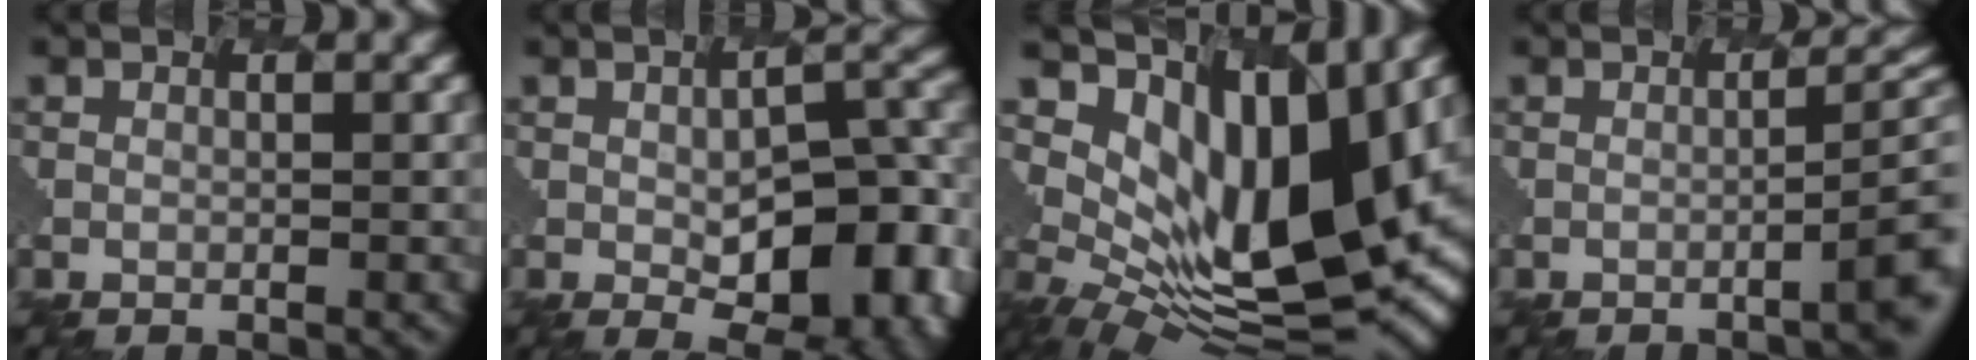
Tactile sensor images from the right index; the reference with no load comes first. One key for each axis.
{"total": 10.5, "fx": -2.7, "fy": 4.9, "fz": 8.9, "tx": -0.115, "ty": -0.007, "tz": -0.045}
{"total": 11.4, "fx": 3.9, "fy": 5.3, "fz": 9.3, "tx": -0.169, "ty": -0.016, "tz": 0.079}
{"total": 5.4, "fx": -0.9, "fy": 1.5, "fz": 5.1, "tx": -0.049, "ty": 0.003, "tz": -0.014}